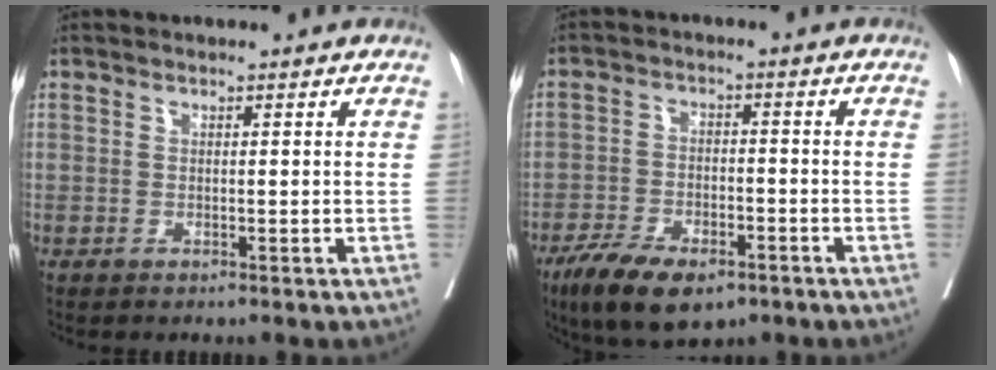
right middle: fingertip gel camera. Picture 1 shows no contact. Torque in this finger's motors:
{"motor_torque": [1.00, -1.14, 0.17, 0.06]}